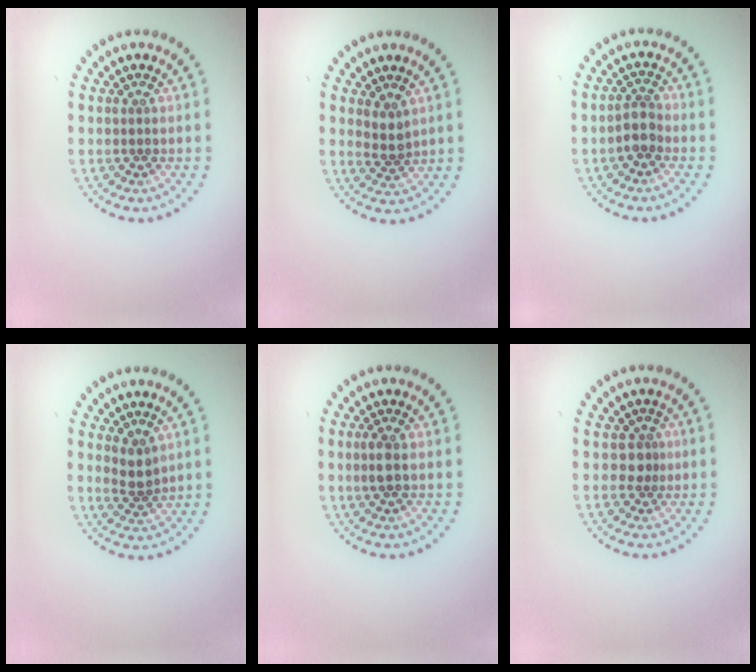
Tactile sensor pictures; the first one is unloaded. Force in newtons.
{"total": 1.8, "press": 1.4, "slide": 1.0}
{"total": 2.1, "press": 1.7, "slide": 1.2}
{"total": 1.9, "press": 1.5, "slide": 1.2}
{"total": 1.4, "press": 1.4, "slide": 0.4}
{"total": 1.2, "press": 0.8, "slide": 0.9}